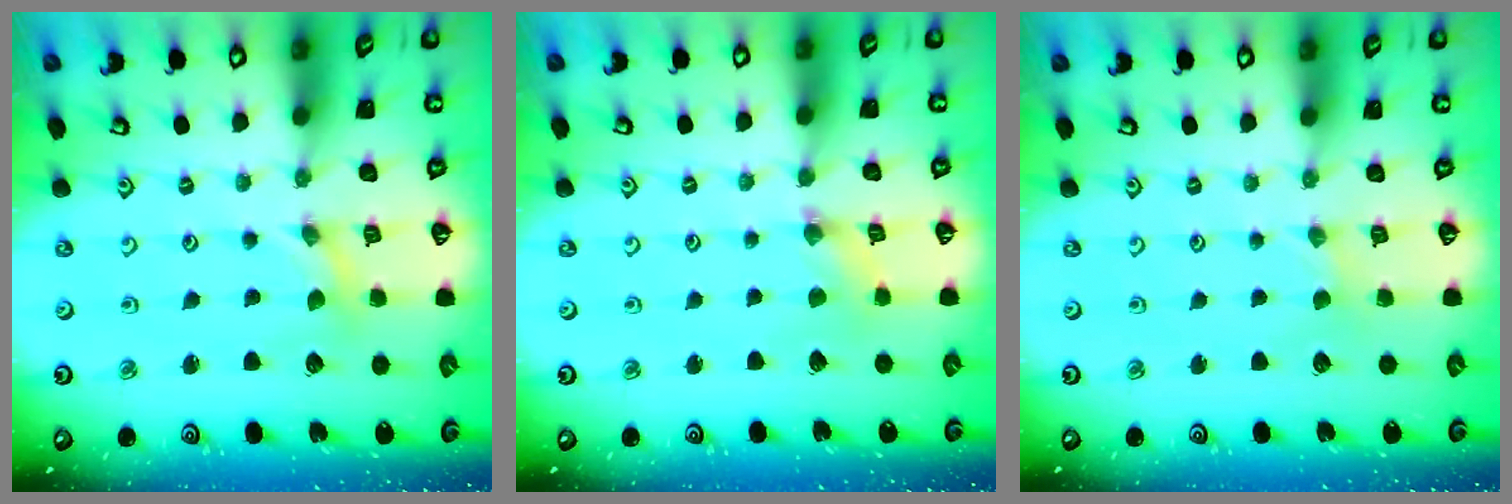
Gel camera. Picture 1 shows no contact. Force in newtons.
{"total": 1.0, "press": 1.0, "slide": 0.3}
{"total": 0.0}